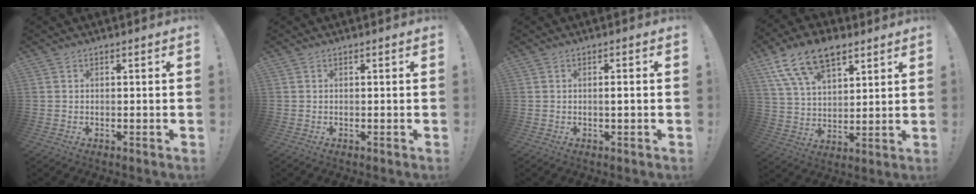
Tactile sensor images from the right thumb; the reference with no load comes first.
{"total": 0.0}
{"total": 1.5, "force": [-0.4, -0.2, 1.4], "torque": [-0.027, 0.002, -0.011]}
{"total": 15.6, "force": [9.6, 8.4, 8.9], "torque": [-0.170, -0.038, 0.180]}